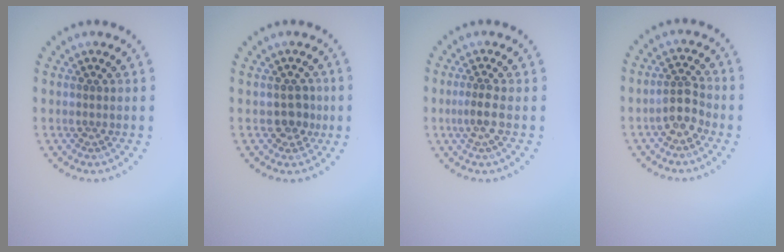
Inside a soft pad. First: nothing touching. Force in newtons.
{"total": 1.8, "press": 1.6, "slide": 0.9}
{"total": 1.5, "press": 1.3, "slide": 0.8}
{"total": 2.4, "press": 2.2, "slide": 1.1}